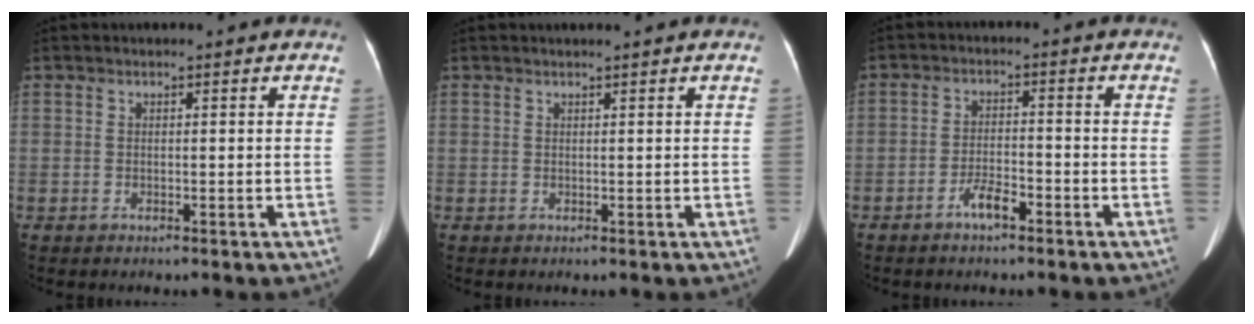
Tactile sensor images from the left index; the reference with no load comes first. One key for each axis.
{"total": 1.0, "fx": 0.9, "fy": -0.3, "fz": 0.5, "tx": -0.010, "ty": 0.006, "tz": 0.020}
{"total": 3.6, "fx": -2.6, "fy": 0.9, "fz": 2.3, "tx": -0.046, "ty": 0.001, "tz": -0.051}